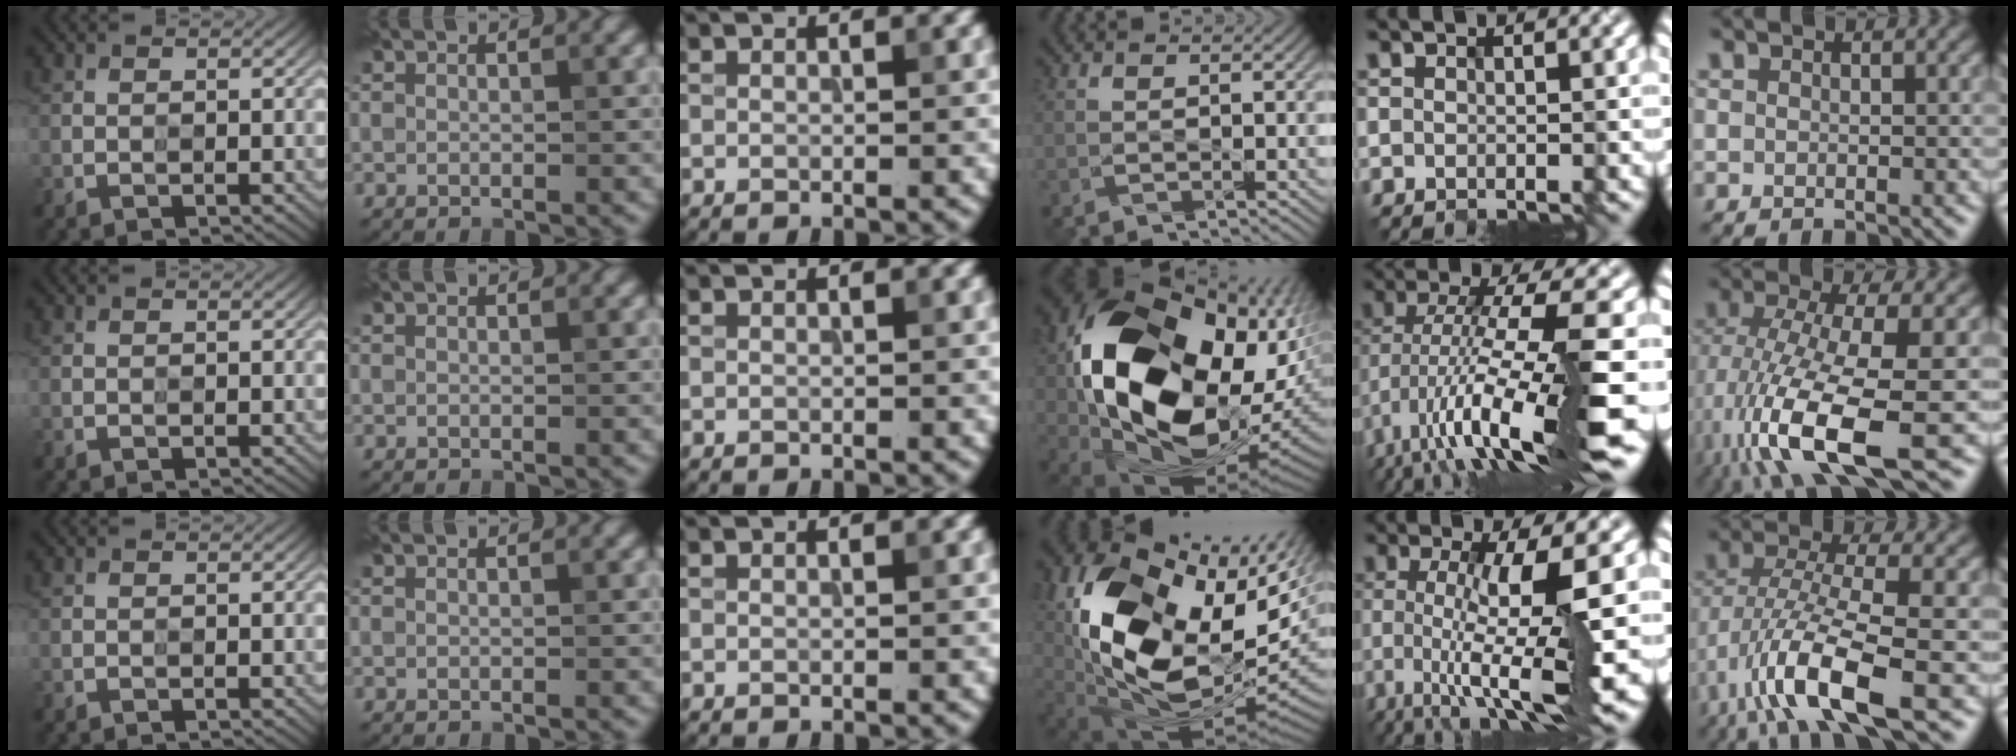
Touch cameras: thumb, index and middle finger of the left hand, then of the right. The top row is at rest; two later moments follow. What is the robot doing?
{"motion": "insert", "object": "drawer"}